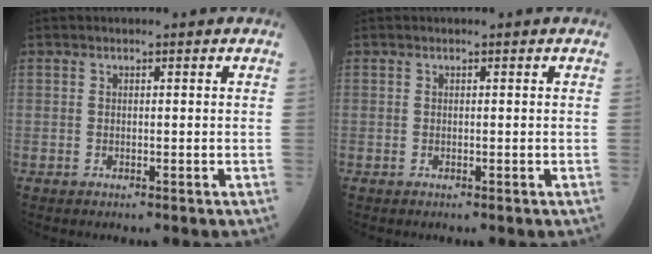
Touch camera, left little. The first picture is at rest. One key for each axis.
{"total": 0.0}